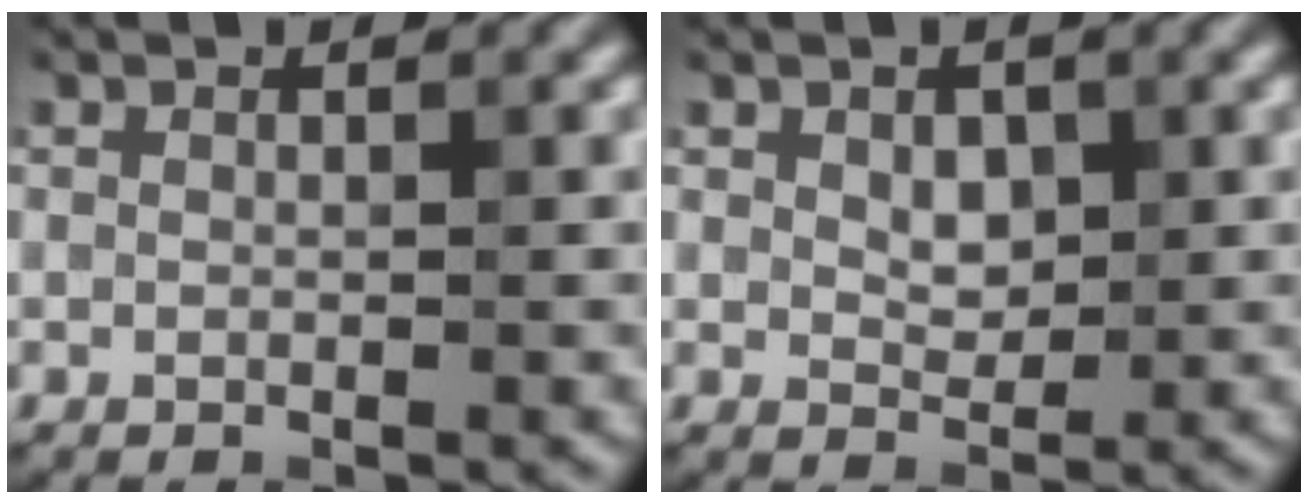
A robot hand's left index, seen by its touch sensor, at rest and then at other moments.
{"total": 2.0, "force": [0.5, 1.4, 1.4], "torque": [-0.027, -0.005, 0.011]}